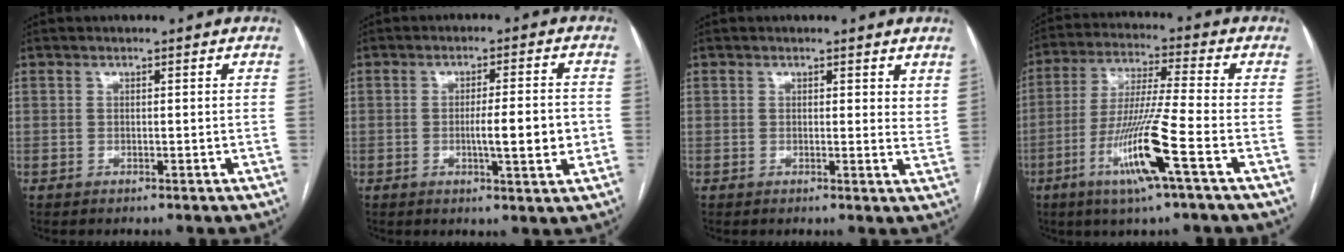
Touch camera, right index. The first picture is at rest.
{"total": 7.3, "force": [-1.2, 0.7, 7.2], "torque": [-0.112, -0.003, -0.017]}
{"total": 2.7, "force": [2.1, 1.0, 1.4], "torque": [-0.015, -0.012, 0.016]}
{"total": 12.8, "force": [-5.3, -0.9, 11.6], "torque": [-0.234, -0.019, -0.104]}